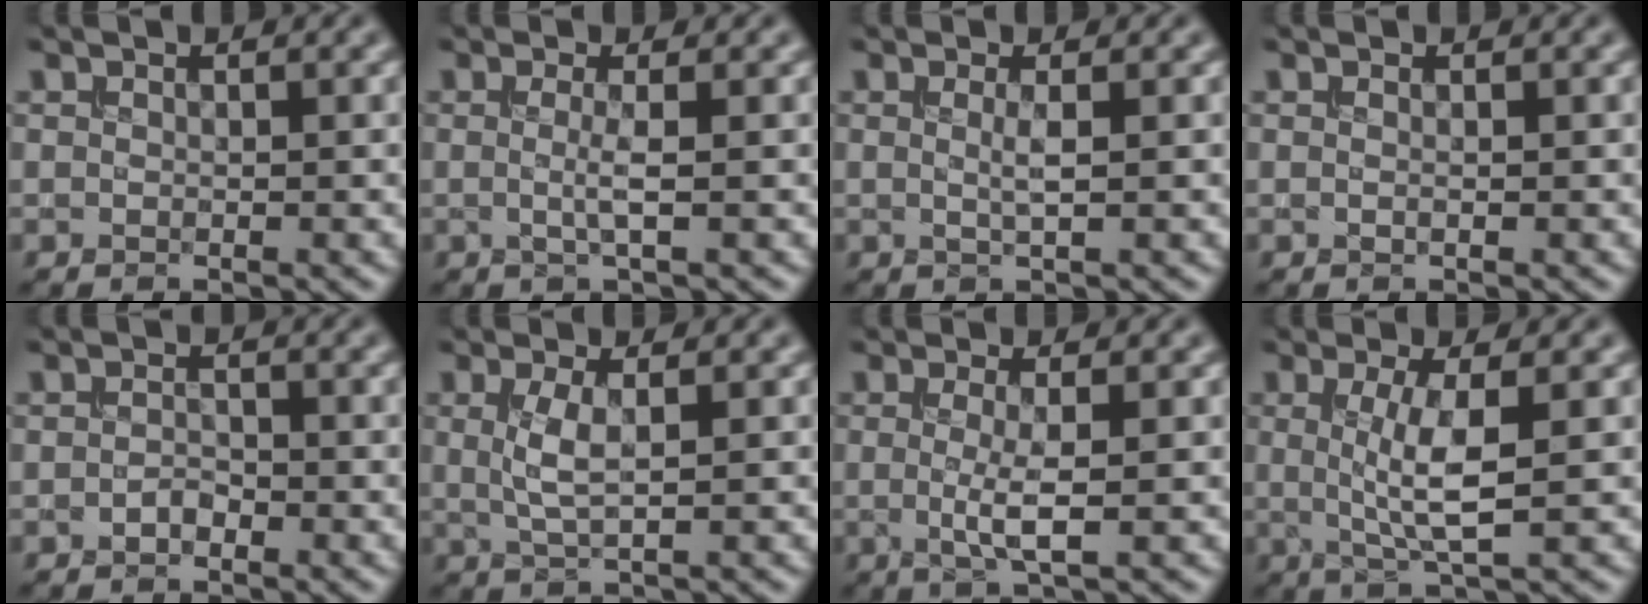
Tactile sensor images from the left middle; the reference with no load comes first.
{"total": 1.7, "force": [-0.2, 0.1, 1.6], "torque": [-0.036, -0.003, -0.006]}
{"total": 1.2, "force": [0.1, 0.1, 1.2], "torque": [-0.024, 0.000, -0.001]}
{"total": 0.0}
{"total": 0.9, "force": [-0.6, 0.4, 0.5], "torque": [-0.013, 0.001, -0.012]}
{"total": 2.4, "force": [0.4, 0.5, 2.4], "torque": [-0.057, 0.000, 0.010]}
{"total": 2.8, "force": [-0.2, 0.3, 2.8], "torque": [-0.057, -0.006, -0.004]}
{"total": 4.2, "force": [0.2, 0.7, 4.1], "torque": [-0.081, -0.005, 0.007]}